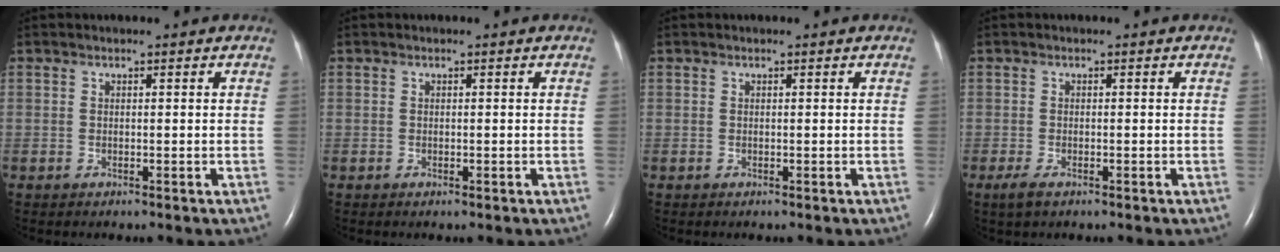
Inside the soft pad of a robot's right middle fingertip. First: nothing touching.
{"total": 0.0}
{"total": 0.0}
{"total": 1.9, "force": [-1.1, 0.7, 1.4], "torque": [-0.038, -0.005, -0.021]}